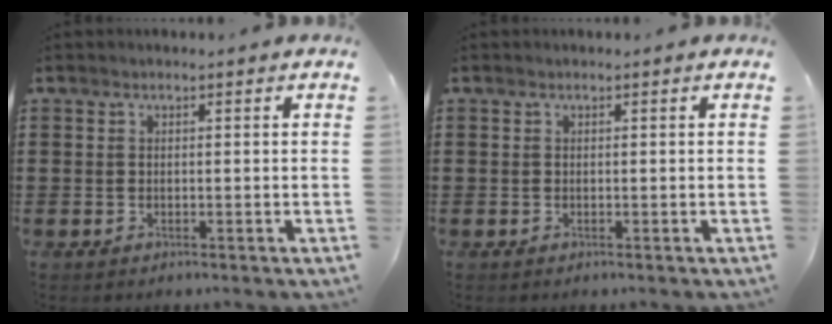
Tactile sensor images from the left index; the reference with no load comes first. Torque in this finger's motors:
{"motor_torque": [0.00, 0.00, -0.01, 0.00]}